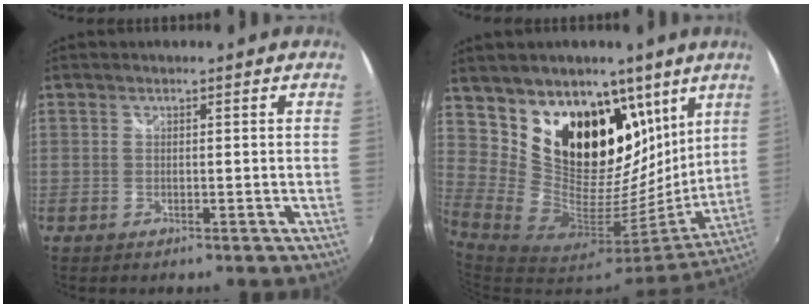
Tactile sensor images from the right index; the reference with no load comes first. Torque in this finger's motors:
{"motor_torque": [1.67, 0.47, 1.05, 0.14]}